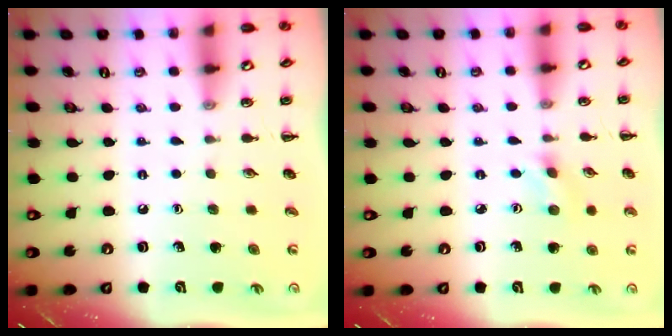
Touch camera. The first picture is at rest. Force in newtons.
{"total": 1.2, "press": 1.1, "slide": 0.3}